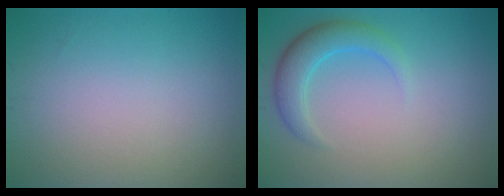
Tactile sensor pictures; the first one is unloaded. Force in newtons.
{"total": 3.3, "press": 3.3, "slide": 0.5}